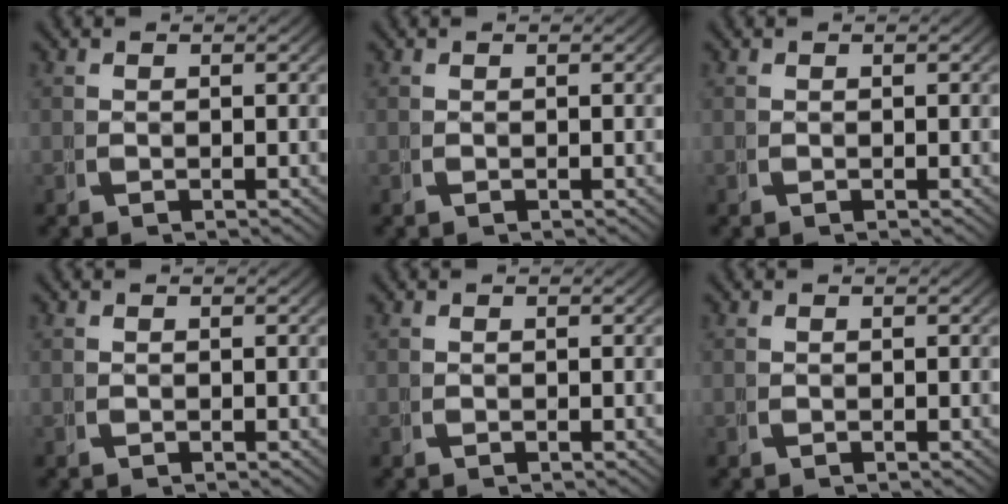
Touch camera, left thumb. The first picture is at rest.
{"total": 0.0}
{"total": 0.0}
{"total": 0.0}
{"total": 0.0}
{"total": 0.0}